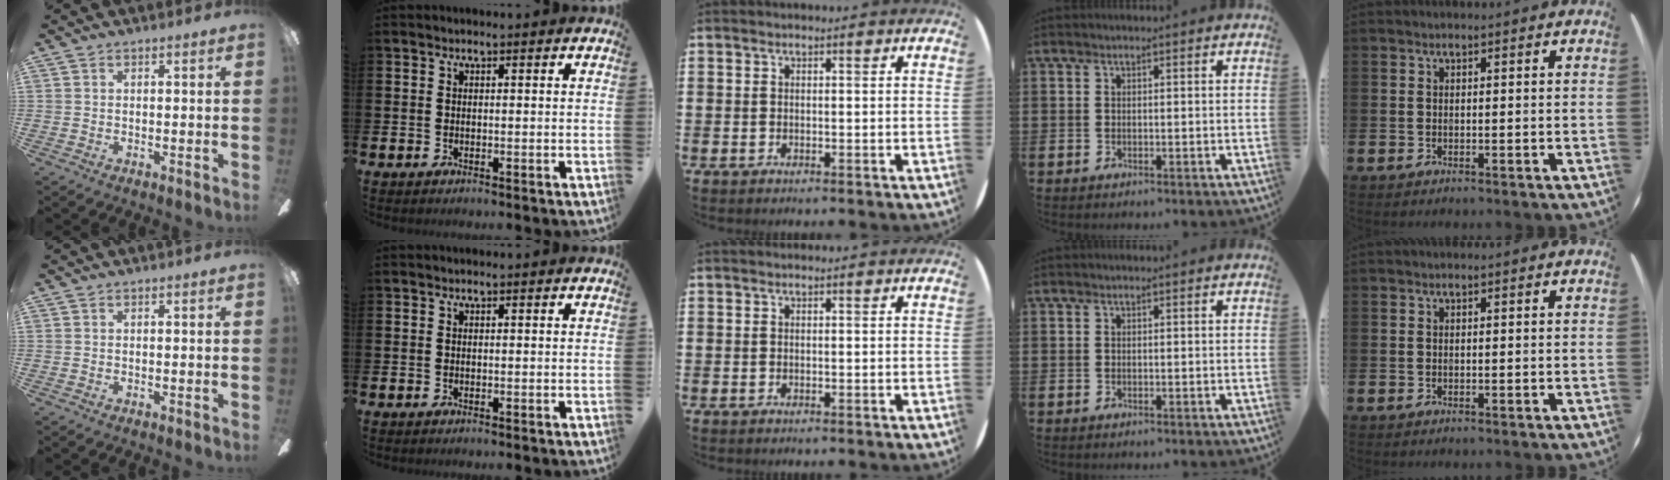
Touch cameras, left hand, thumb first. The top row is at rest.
{}